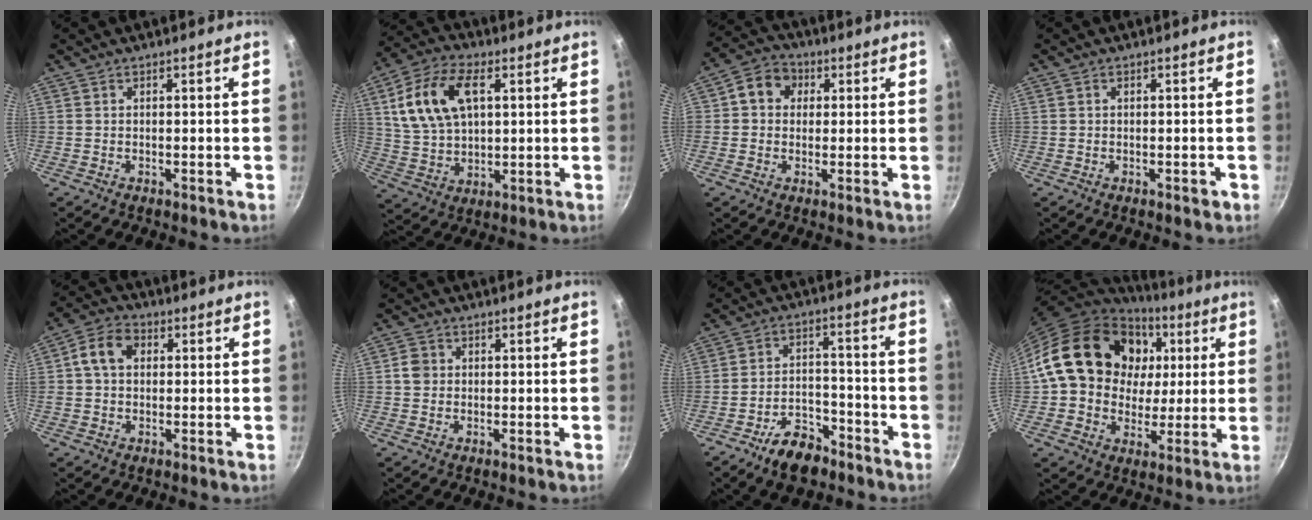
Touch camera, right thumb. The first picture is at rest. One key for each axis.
{"total": 20.4, "fx": 7.8, "fy": 12.3, "fz": 14.2, "tx": -0.246, "ty": -0.009, "tz": 0.143}
{"total": 7.0, "fx": 1.5, "fy": 6.1, "fz": 3.2, "tx": -0.026, "ty": 0.010, "tz": 0.007}
{"total": 1.4, "fx": -0.3, "fy": 0.8, "fz": 1.1, "tx": -0.010, "ty": 0.006, "tz": -0.004}
{"total": 7.5, "fx": 1.4, "fy": 5.7, "fz": 4.7, "tx": -0.069, "ty": 0.017, "tz": 0.011}
{"total": 2.6, "fx": 0.2, "fy": 2.3, "fz": 1.0, "tx": -0.010, "ty": 0.007, "tz": -0.001}
{"total": 9.5, "fx": -6.6, "fy": 5.0, "fz": 4.7, "tx": -0.058, "ty": 0.051, "tz": -0.108}
{"total": 23.5, "fx": 5.4, "fy": 18.7, "fz": 13.1, "tx": -0.211, "ty": 0.022, "tz": 0.096}